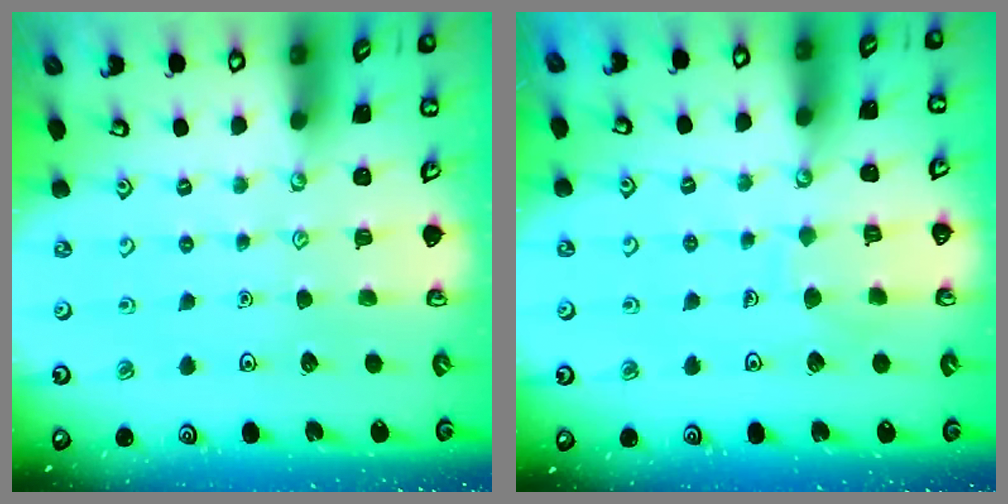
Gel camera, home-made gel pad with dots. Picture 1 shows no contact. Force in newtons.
{"total": 6.4, "press": 6.3, "slide": 0.5}